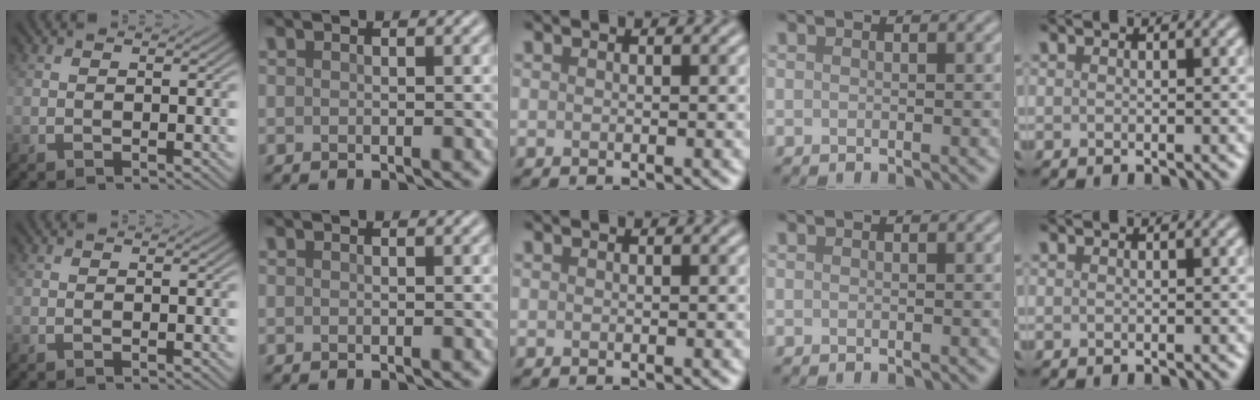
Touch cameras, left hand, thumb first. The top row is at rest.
{}